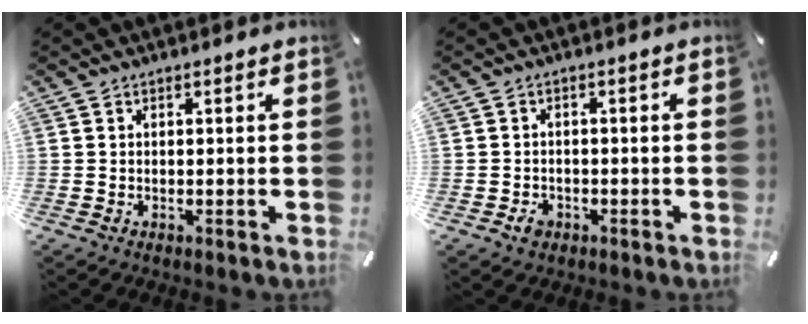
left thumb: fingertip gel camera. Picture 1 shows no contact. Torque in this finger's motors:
{"motor_torque": [0.00, 0.00, 0.04, 0.01, 0.00]}